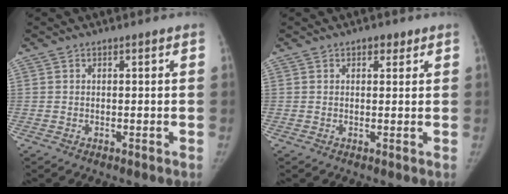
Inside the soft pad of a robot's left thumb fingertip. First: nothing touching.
{"total": 2.0, "force": [1.2, 1.2, 1.0], "torque": [0.000, -0.003, 0.014]}